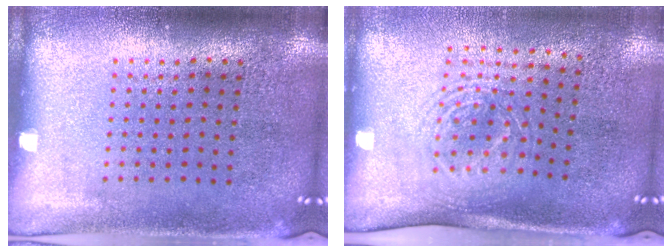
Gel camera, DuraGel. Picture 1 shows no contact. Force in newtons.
{"total": 1.7, "press": 1.3, "slide": 1.1}